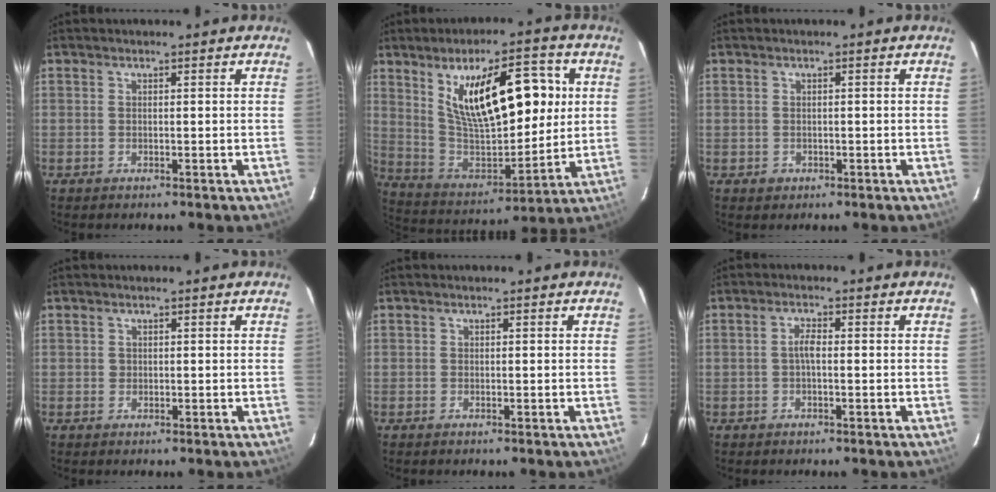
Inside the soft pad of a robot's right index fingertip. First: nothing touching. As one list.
[{"total": 20.5, "force": [6.5, 8.6, 17.4], "torque": [-0.291, 0.000, 0.127]}, {"total": 1.6, "force": [-0.4, 1.5, 0.2], "torque": [0.000, 0.002, -0.002]}, {"total": 0.8, "force": [0.0, 0.8, -0.1], "torque": [0.005, 0.001, 0.001]}, {"total": 0.0}, {"total": 2.1, "force": [-0.3, 0.7, 2.0], "torque": [-0.040, 0.006, -0.006]}]